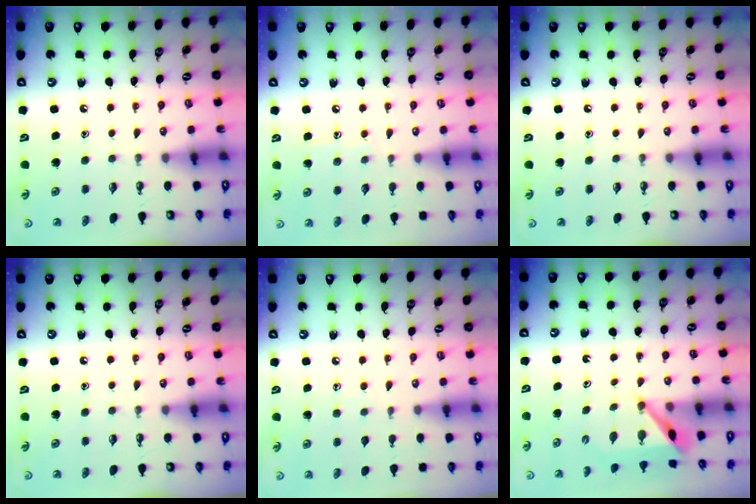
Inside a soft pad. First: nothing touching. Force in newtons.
{"total": 6.0, "press": 5.9, "slide": 0.7}
{"total": 0.0}
{"total": 0.0}
{"total": 6.8, "press": 6.8, "slide": 0.6}
{"total": 5.5, "press": 5.5, "slide": 0.4}